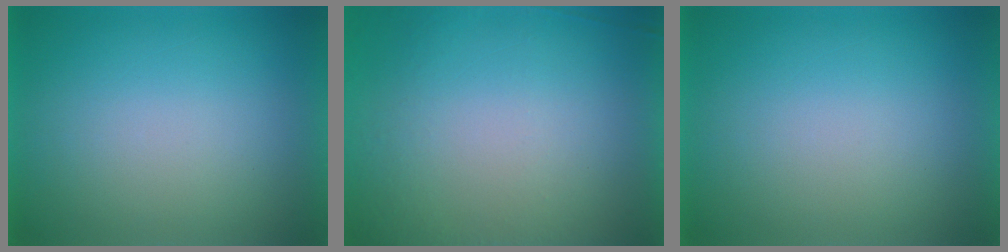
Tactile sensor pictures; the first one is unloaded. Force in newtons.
{"total": 6.2}
{"total": 0.0}